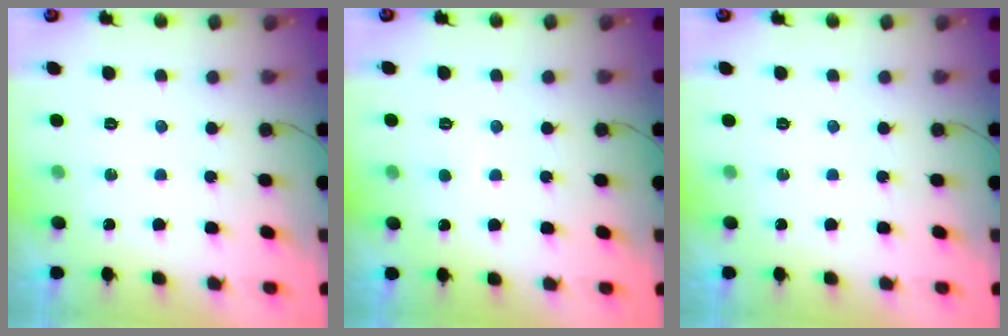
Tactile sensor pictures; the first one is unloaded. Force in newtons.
{"total": 2.6, "press": 2.6, "slide": 0.2}
{"total": 0.0}